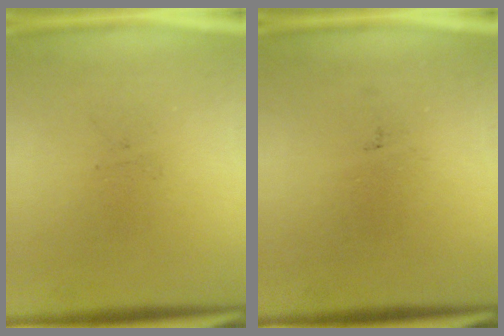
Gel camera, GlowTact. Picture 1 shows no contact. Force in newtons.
{"total": 0.0}